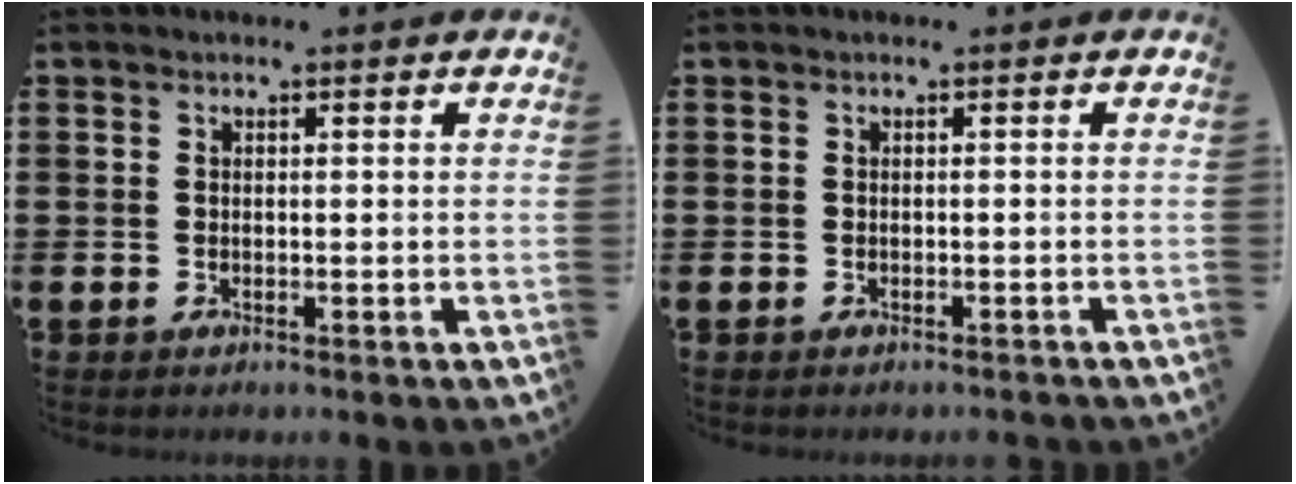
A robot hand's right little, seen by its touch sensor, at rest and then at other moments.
{"total": 0.0}